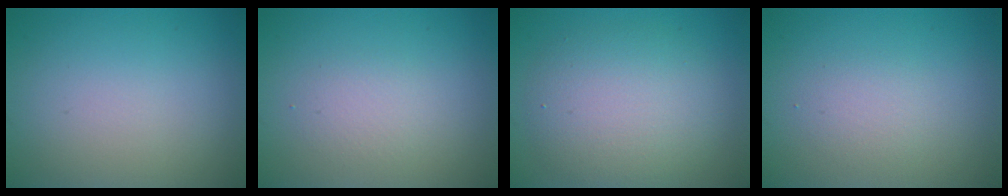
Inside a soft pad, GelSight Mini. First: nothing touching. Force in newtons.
{"total": 1.7, "press": 1.7, "slide": 0.1}
{"total": 5.8, "press": 5.8, "slide": 0.2}
{"total": 1.5, "press": 1.5, "slide": 0.1}